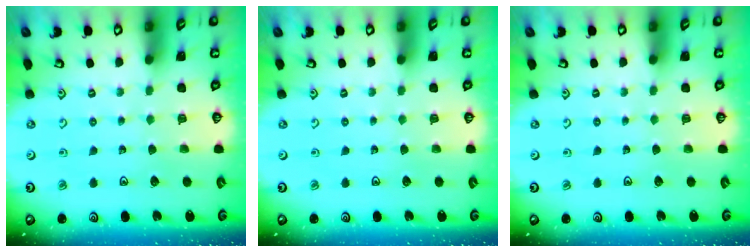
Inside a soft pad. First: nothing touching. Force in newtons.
{"total": 0.0}
{"total": 0.0}